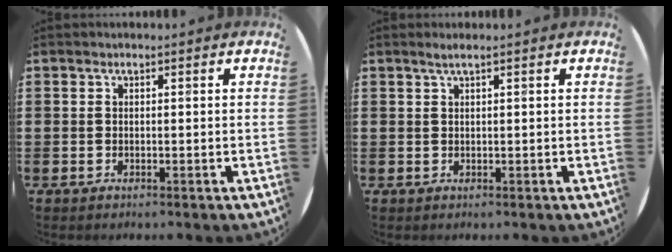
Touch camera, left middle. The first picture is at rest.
{"total": 1.0, "force": [0.5, -0.1, 0.9], "torque": [-0.015, 0.002, 0.009]}